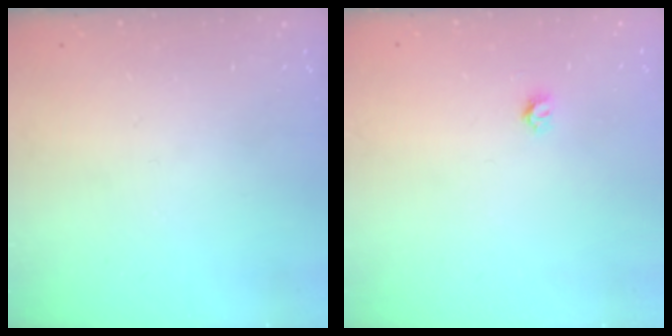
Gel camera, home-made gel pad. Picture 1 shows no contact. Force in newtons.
{"total": 3.2, "press": 3.2, "slide": 0.3}